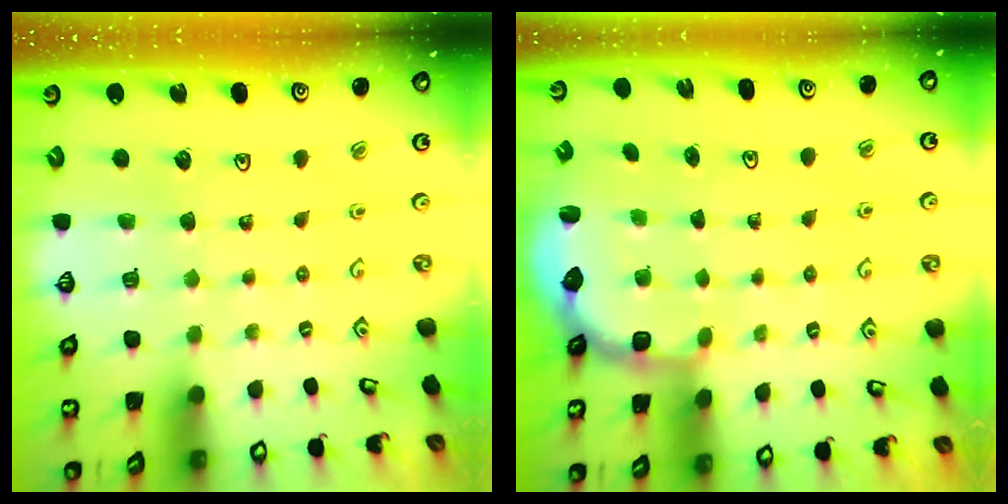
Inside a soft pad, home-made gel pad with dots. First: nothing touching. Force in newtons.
{"total": 2.8, "press": 2.1, "slide": 1.8}